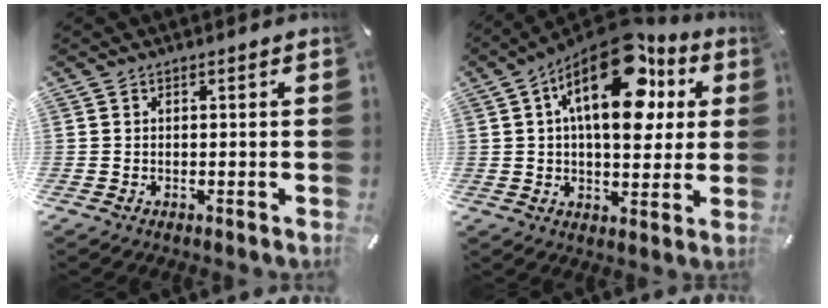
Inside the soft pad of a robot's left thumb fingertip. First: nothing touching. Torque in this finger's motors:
{"motor_torque": [2.45, 2.56, 1.99, -0.78, 0.26]}